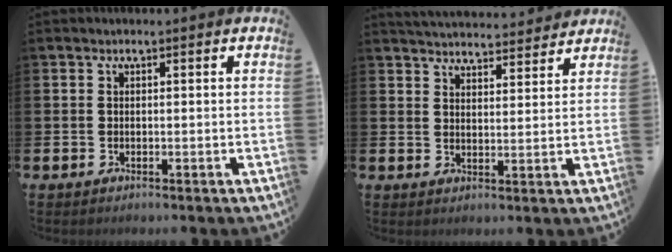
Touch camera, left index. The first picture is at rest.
{"total": 4.7, "force": [4.7, 0.6, 0.0], "torque": [-0.012, -0.031, 0.083]}